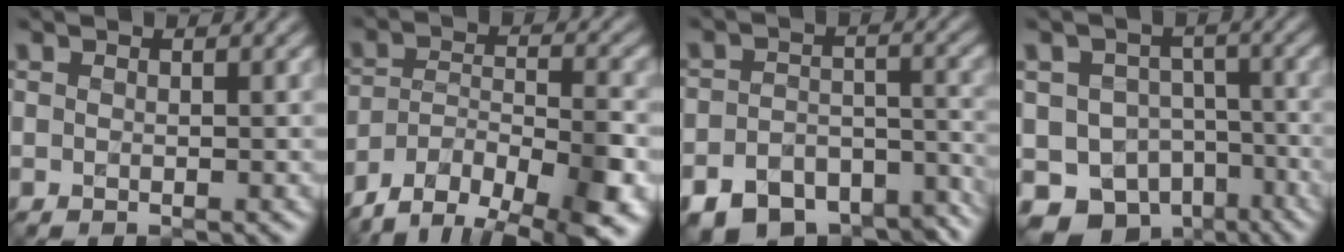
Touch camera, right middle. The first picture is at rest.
{"total": 10.2, "force": [-7.2, 4.1, 5.9], "torque": [-0.101, -0.004, -0.121]}
{"total": 11.1, "force": [-8.6, 6.0, 3.6], "torque": [-0.060, -0.023, -0.103]}
{"total": 9.3, "force": [-5.6, 6.5, 3.4], "torque": [-0.040, -0.004, -0.079]}